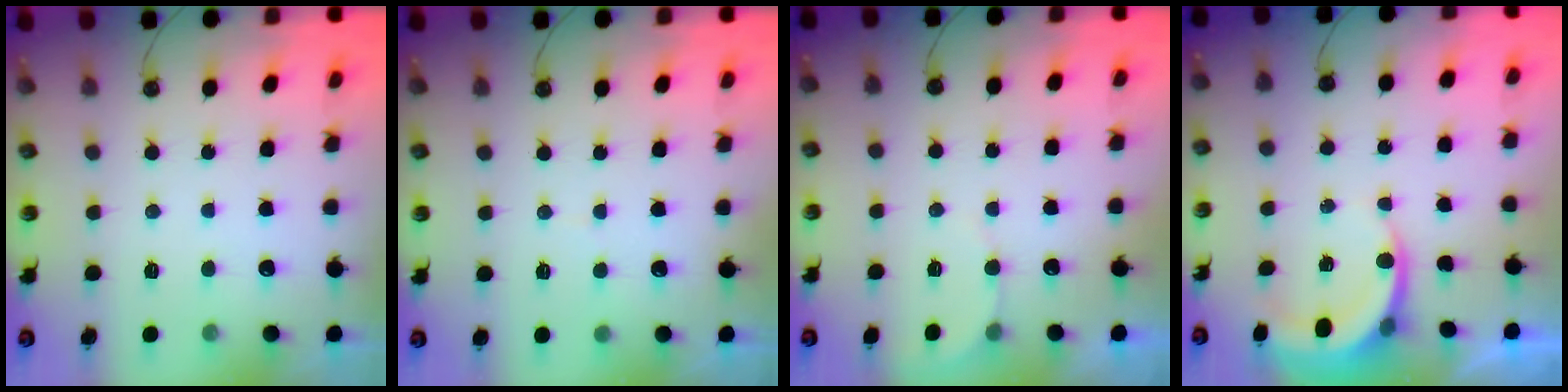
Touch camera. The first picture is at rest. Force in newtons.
{"total": 2.8, "press": 2.8, "slide": 0.3}
{"total": 3.2, "press": 2.9, "slide": 1.4}
{"total": 4.9, "press": 4.9, "slide": 0.7}